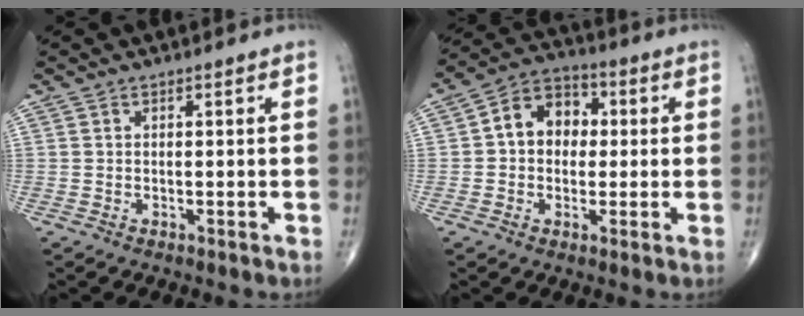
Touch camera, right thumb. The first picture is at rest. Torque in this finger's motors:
{"motor_torque": [-0.24, 0.57, 0.57, 0.41, 0.08]}